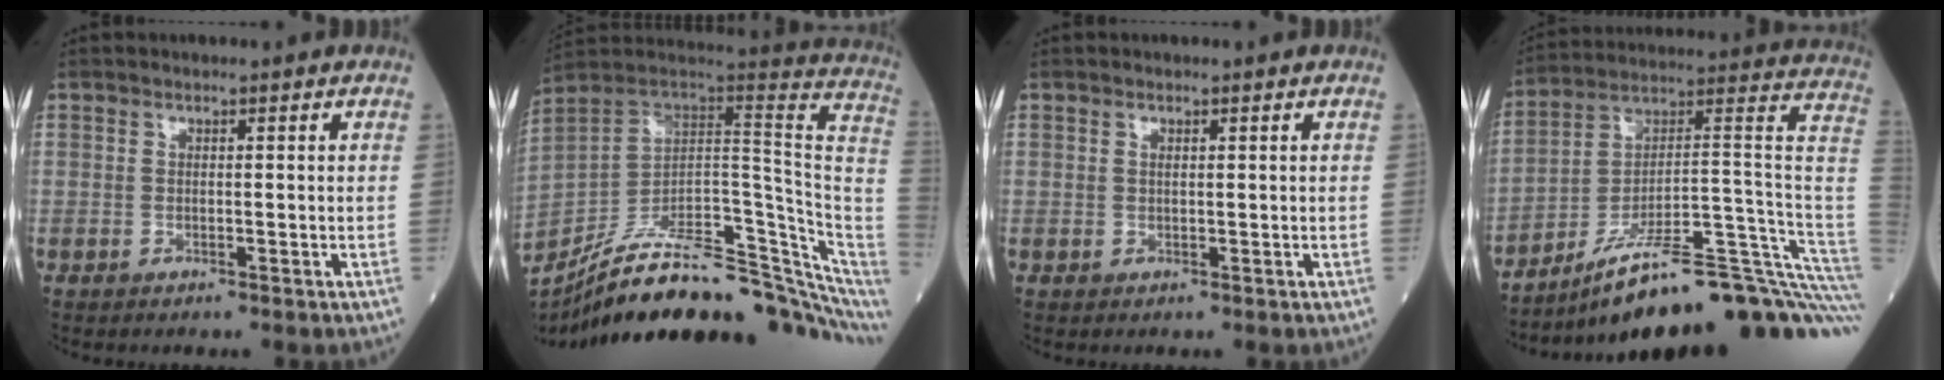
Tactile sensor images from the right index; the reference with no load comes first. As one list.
[{"total": 26.8, "force": [-18.9, 7.3, 17.5], "torque": [-0.195, 0.040, -0.282]}, {"total": 0.5, "force": [0.3, 0.2, 0.4], "torque": [-0.010, -0.001, 0.005]}, {"total": 29.0, "force": [-22.2, 1.0, 18.6], "torque": [-0.126, 0.035, -0.324]}]